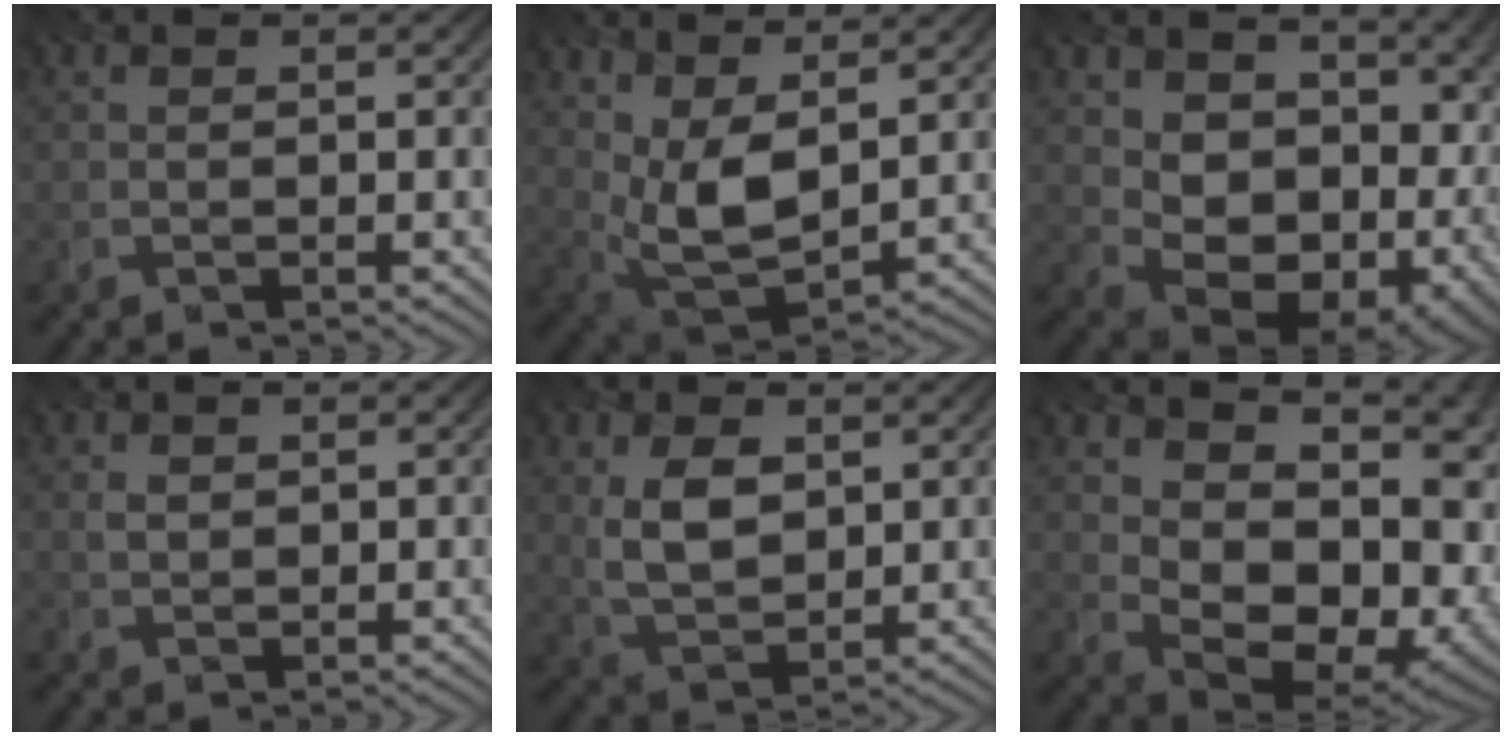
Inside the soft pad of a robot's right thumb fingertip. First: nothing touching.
{"total": 9.6, "force": [3.6, 4.9, 7.4], "torque": [-0.179, -0.004, 0.073]}
{"total": 16.9, "force": [1.1, 11.9, 11.9], "torque": [-0.167, -0.018, 0.065]}
{"total": 1.6, "force": [0.7, 1.2, 0.9], "torque": [-0.027, 0.002, 0.017]}
{"total": 6.7, "force": [1.8, 4.1, 4.9], "torque": [-0.116, 0.002, 0.039]}
{"total": 16.1, "force": [1.9, 11.4, 11.2], "torque": [-0.134, -0.020, 0.055]}